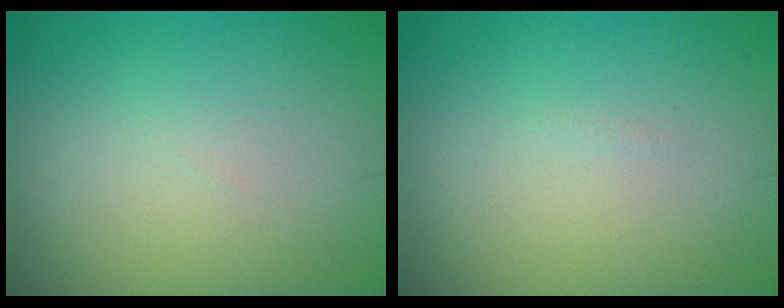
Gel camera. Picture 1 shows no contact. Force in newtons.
{"total": 0.0}